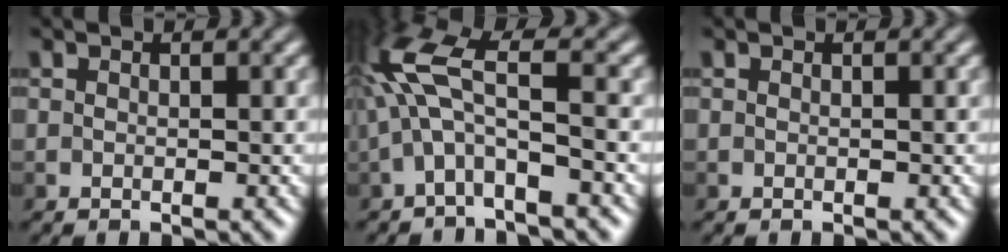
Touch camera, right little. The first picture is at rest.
{"total": 5.0, "force": [-1.2, 1.1, 4.8], "torque": [-0.115, 0.024, -0.031]}
{"total": 0.0}